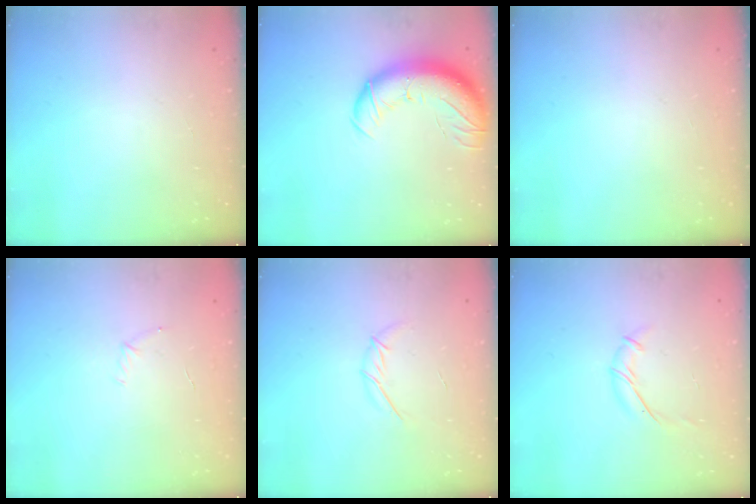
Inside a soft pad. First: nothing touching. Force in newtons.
{"total": 15.2, "press": 14.7, "slide": 3.6}
{"total": 0.0}
{"total": 4.2, "press": 4.0, "slide": 1.1}
{"total": 5.7, "press": 5.7, "slide": 0.9}
{"total": 7.7, "press": 7.6, "slide": 0.8}